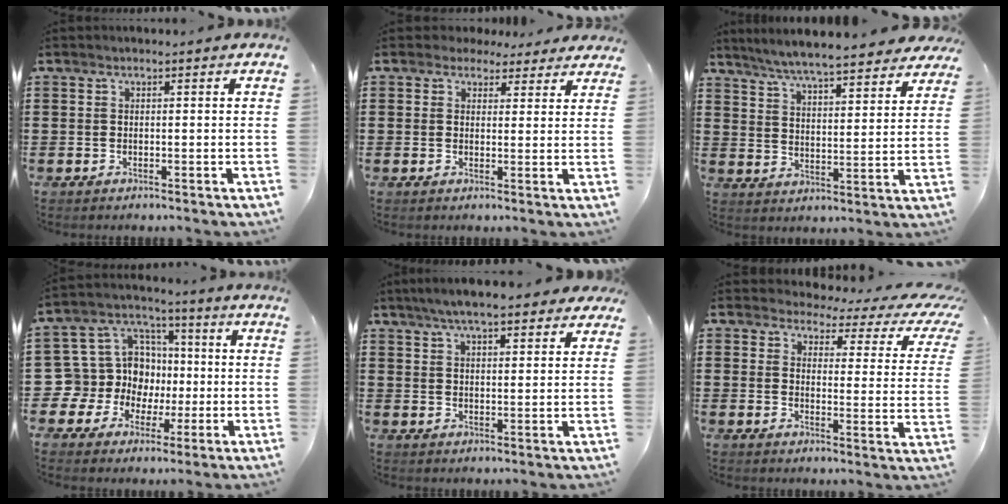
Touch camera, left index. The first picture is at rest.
{"total": 3.0, "force": [2.4, 1.6, 0.6], "torque": [-0.022, 0.002, 0.045]}
{"total": 6.4, "force": [6.1, -0.2, 2.0], "torque": [-0.065, -0.036, 0.107]}
{"total": 11.3, "force": [-0.1, 10.9, 2.9], "torque": [-0.122, -0.013, 0.003]}
{"total": 6.2, "force": [5.3, 1.1, 3.1], "torque": [-0.075, -0.004, 0.097]}
{"total": 3.5, "force": [2.7, 1.1, 1.9], "torque": [-0.047, -0.020, 0.039]}